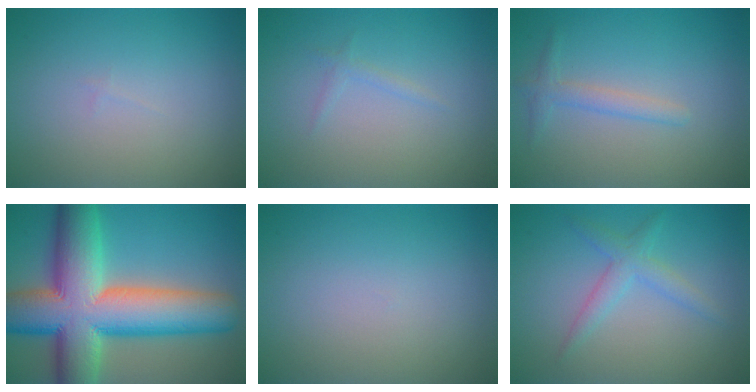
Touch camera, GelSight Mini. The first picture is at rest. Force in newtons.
{"total": 0.7, "press": 0.7, "slide": 0.1}
{"total": 1.6, "press": 1.6, "slide": 0.1}
{"total": 15.8, "press": 15.8, "slide": 0.9}
{"total": 0.0}
{"total": 2.3, "press": 2.3, "slide": 0.1}